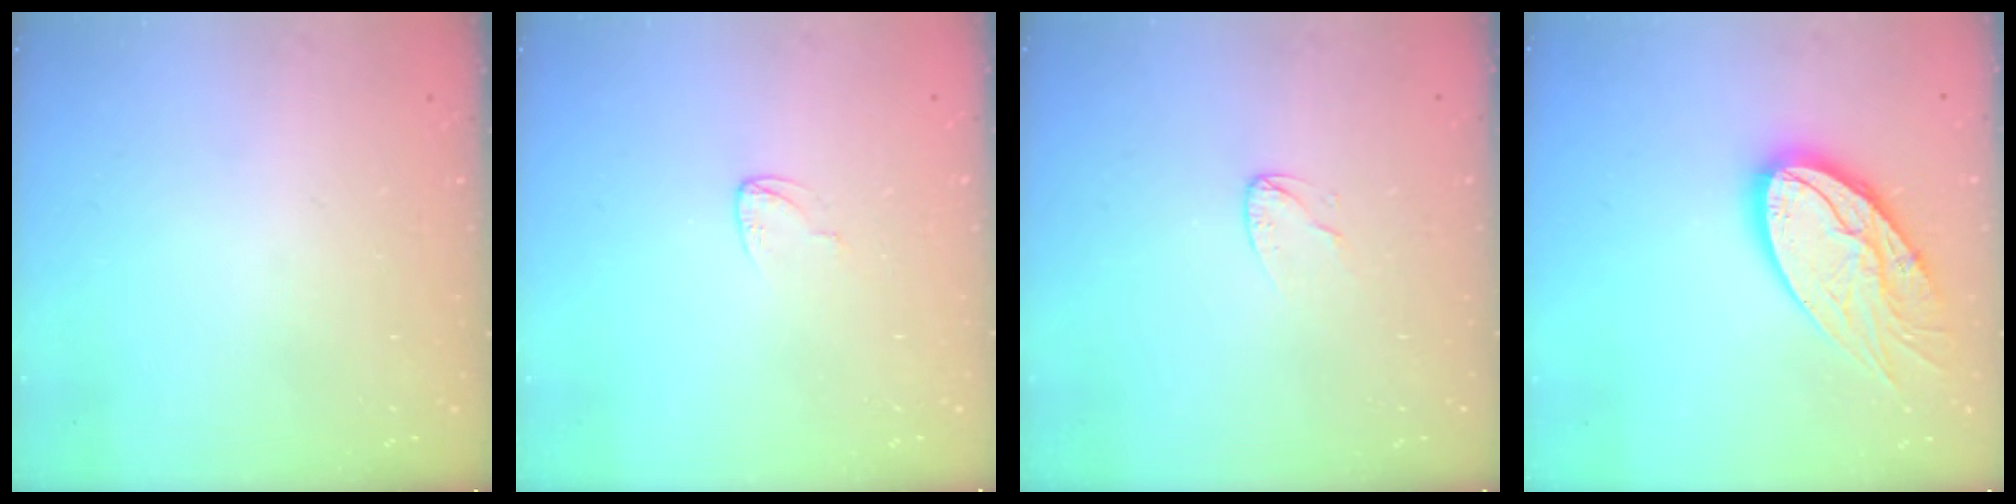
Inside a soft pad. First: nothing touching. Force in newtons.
{"total": 3.3, "press": 3.3, "slide": 0.2}
{"total": 3.7, "press": 3.7, "slide": 0.5}
{"total": 18.2, "press": 18.1, "slide": 1.7}